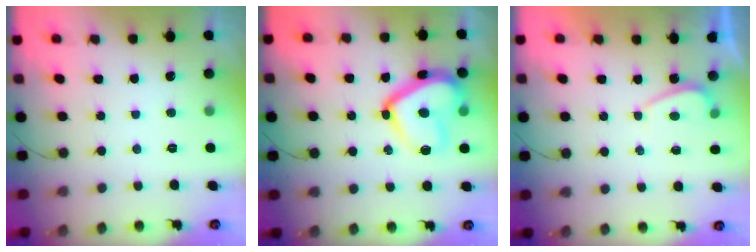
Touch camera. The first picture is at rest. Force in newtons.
{"total": 16.7, "press": 16.7, "slide": 1.4}
{"total": 0.0}